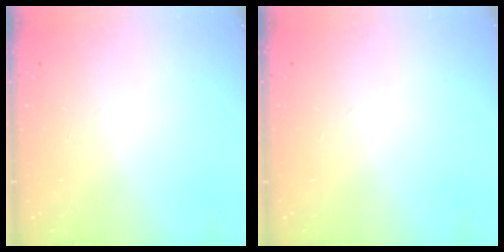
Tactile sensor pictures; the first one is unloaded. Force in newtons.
{"total": 0.0}